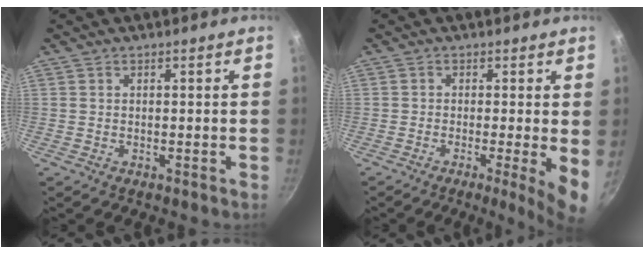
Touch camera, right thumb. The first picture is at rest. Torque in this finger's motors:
{"motor_torque": [0.67, -0.19, 1.06, -0.28, 0.23]}